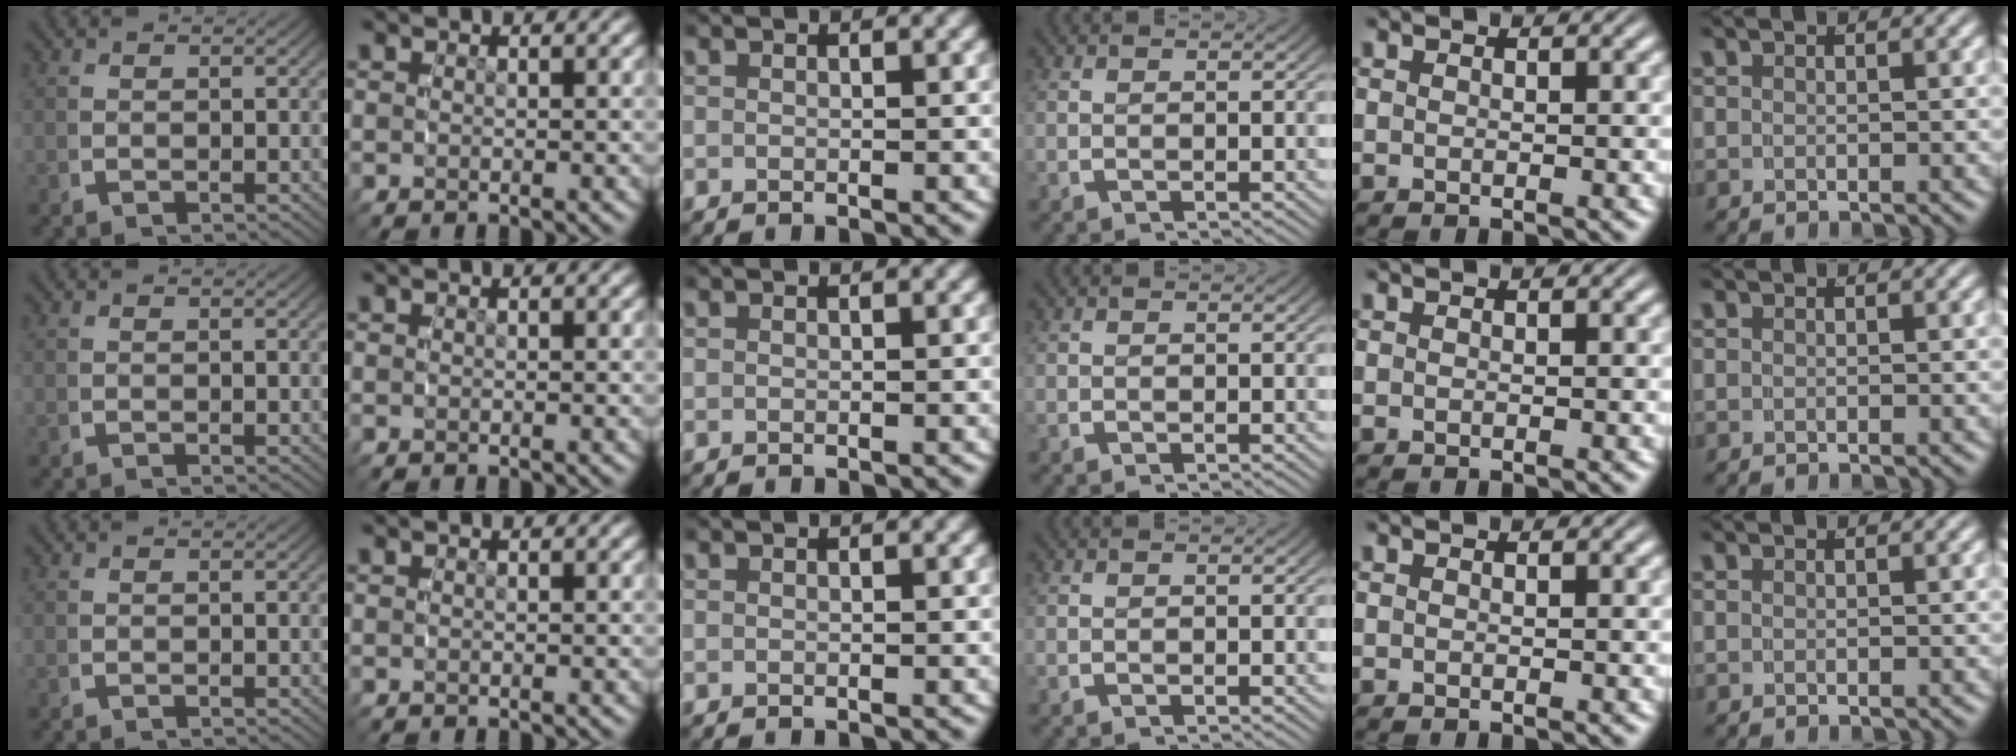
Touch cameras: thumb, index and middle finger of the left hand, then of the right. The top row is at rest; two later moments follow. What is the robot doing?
{"motion": "grasp_and_lifting", "object": "camera"}